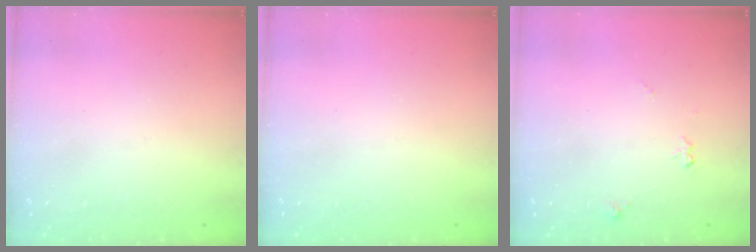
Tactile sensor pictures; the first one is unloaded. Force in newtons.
{"total": 0.0}
{"total": 5.2, "press": 5.1, "slide": 0.7}